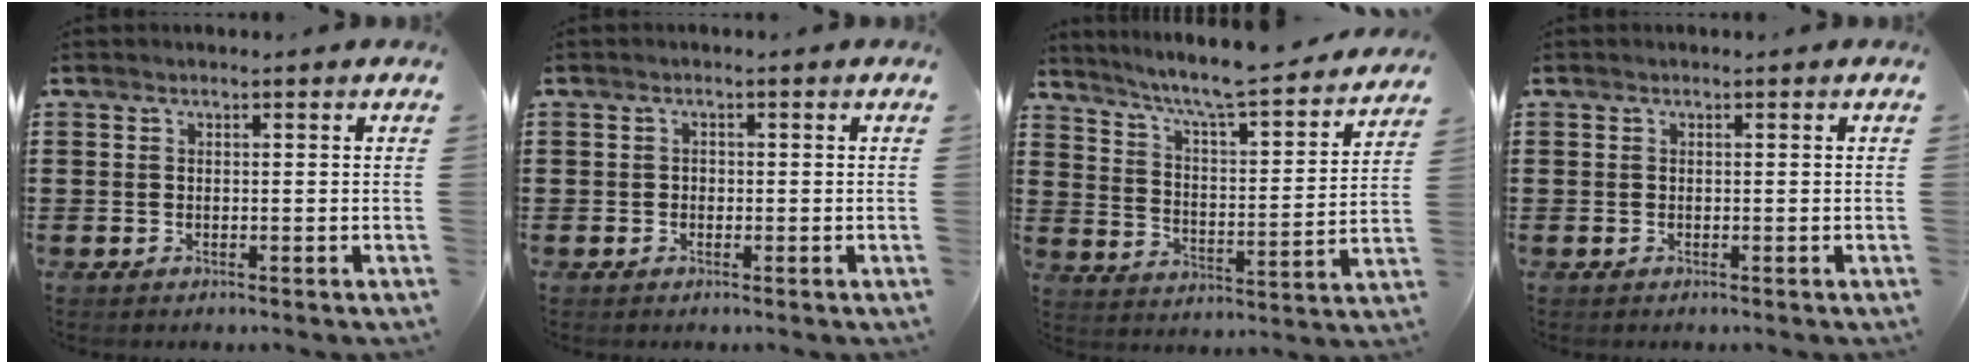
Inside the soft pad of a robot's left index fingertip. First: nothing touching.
{"total": 0.8, "force": [-0.2, 0.7, 0.4], "torque": [-0.009, 0.004, -0.004]}
{"total": 6.3, "force": [5.6, -0.2, 2.8], "torque": [-0.080, -0.050, 0.085]}
{"total": 0.0}